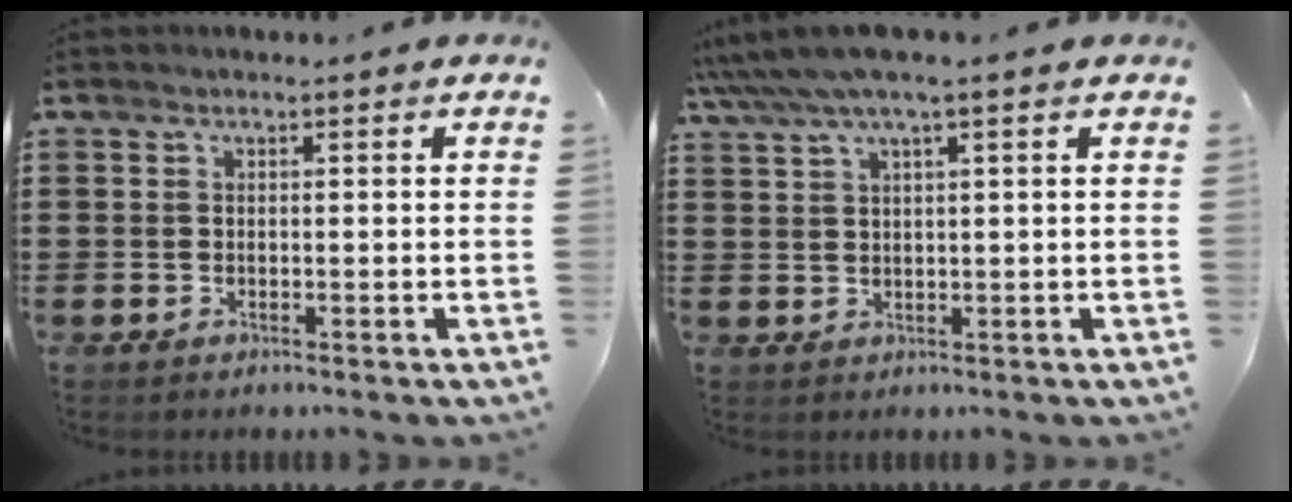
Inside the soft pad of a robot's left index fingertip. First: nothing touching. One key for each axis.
{"total": 4.2, "fx": 2.7, "fy": 0.1, "fz": 3.2, "tx": -0.069, "ty": -0.001, "tz": 0.046}